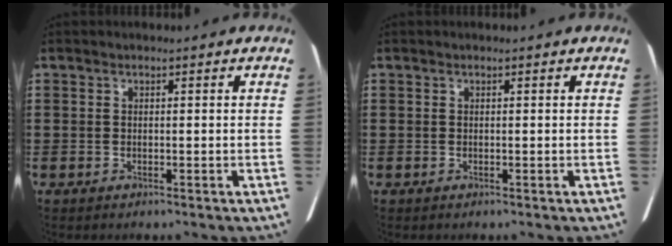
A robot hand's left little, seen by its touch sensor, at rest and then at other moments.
{"total": 0.0}